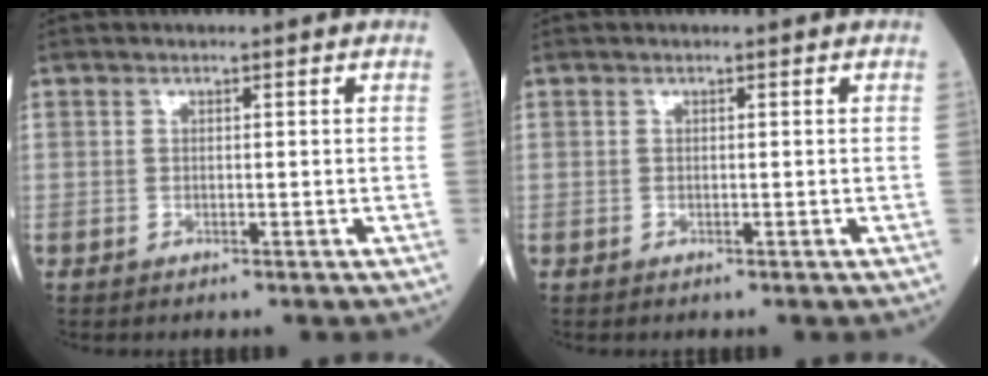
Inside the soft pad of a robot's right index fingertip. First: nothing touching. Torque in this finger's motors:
{"motor_torque": [0.00, 0.00, 0.00, 0.00]}